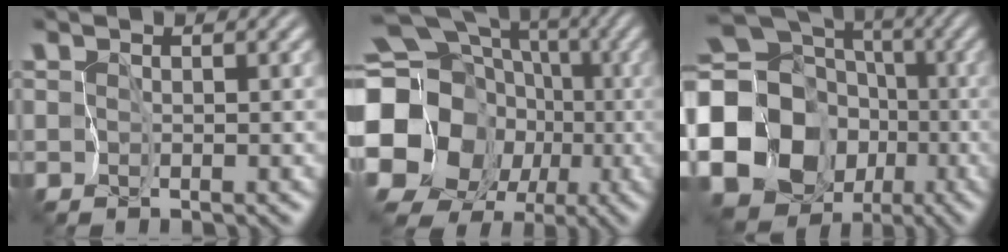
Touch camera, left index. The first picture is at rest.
{"total": 23.9, "force": [-3.6, 21.7, 9.3], "torque": [-0.192, -0.009, -0.097]}
{"total": 20.5, "force": [-5.2, 17.9, 8.6], "torque": [-0.184, -0.009, -0.125]}